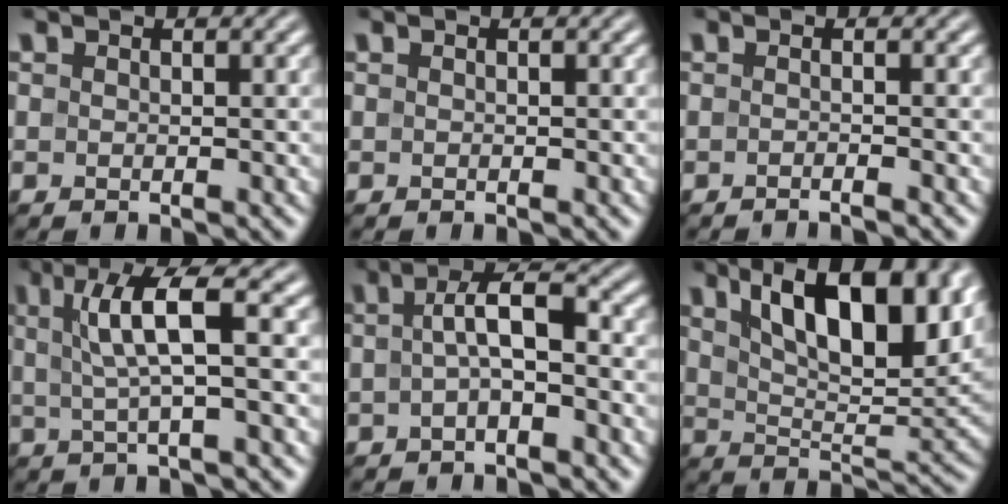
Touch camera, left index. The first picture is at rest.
{"total": 0.0}
{"total": 1.8, "force": [-0.6, 0.6, 1.6], "torque": [-0.007, -0.008, -0.025]}
{"total": 5.6, "force": [1.2, 1.1, 5.4], "torque": [-0.096, 0.010, 0.021]}
{"total": 4.0, "force": [-0.1, 1.3, 3.7], "torque": [-0.069, 0.011, -0.006]}
{"total": 11.6, "force": [5.5, 4.6, 9.1], "torque": [-0.137, 0.008, 0.092]}